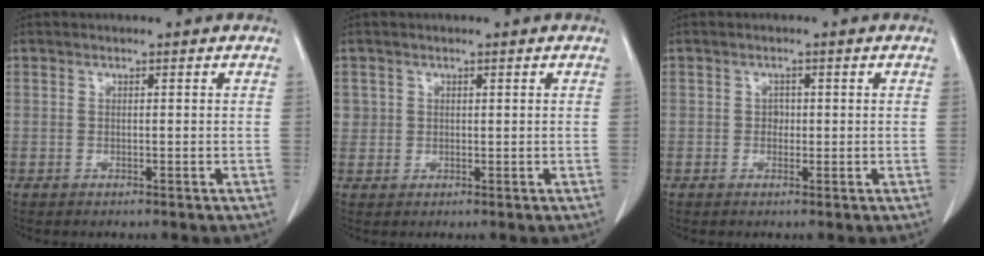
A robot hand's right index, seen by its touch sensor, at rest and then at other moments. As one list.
[{"total": 1.8, "force": [0.6, 1.7, 0.1], "torque": [0.014, 0.003, 0.007]}, {"total": 1.2, "force": [-0.1, 1.0, 0.6], "torque": [-0.007, 0.003, -0.002]}]